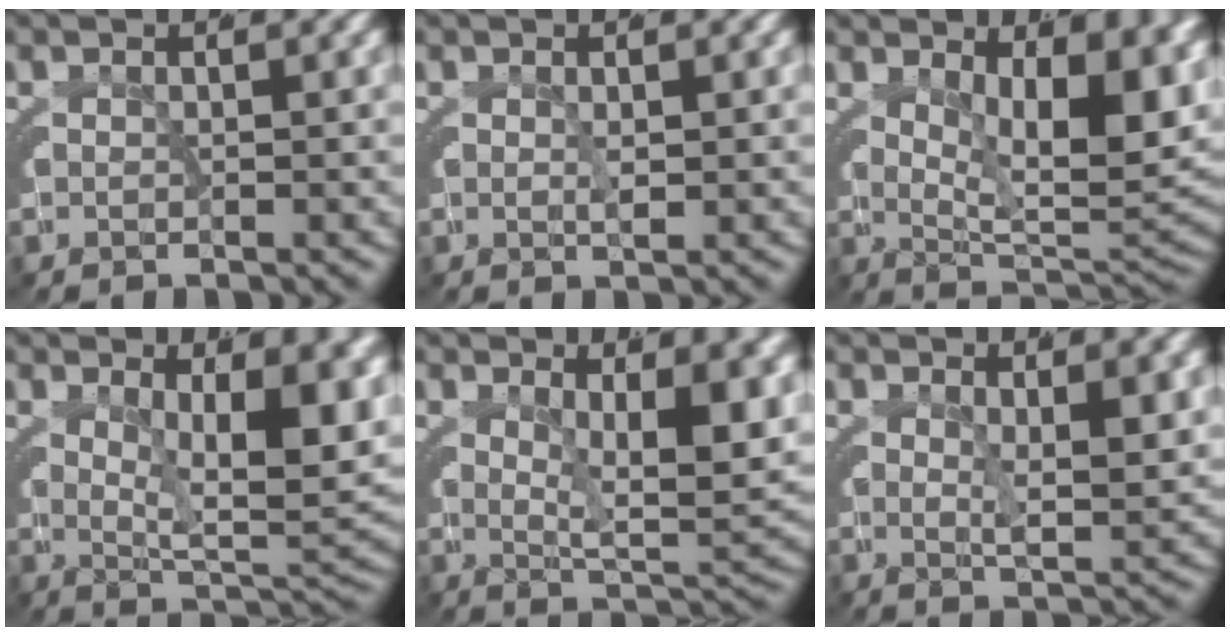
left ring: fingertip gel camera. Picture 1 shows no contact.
{"total": 0.8, "force": [0.1, 0.0, 0.8], "torque": [-0.018, -0.012, 0.006]}
{"total": 10.7, "force": [2.6, 4.1, 9.5], "torque": [-0.107, -0.006, 0.042]}
{"total": 9.3, "force": [2.1, 2.9, 8.5], "torque": [-0.098, -0.009, 0.035]}
{"total": 7.4, "force": [2.2, 1.8, 6.8], "torque": [-0.084, -0.014, 0.038]}
{"total": 2.9, "force": [1.3, -0.3, 2.6], "torque": [-0.036, -0.018, 0.029]}